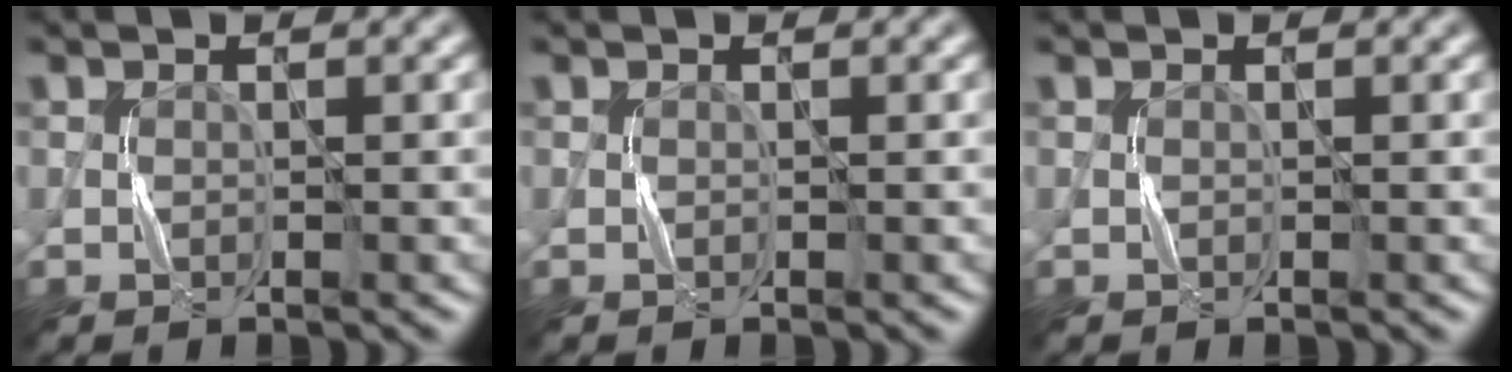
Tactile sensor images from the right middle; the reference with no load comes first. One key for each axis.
{"total": 0.0}
{"total": 0.0}